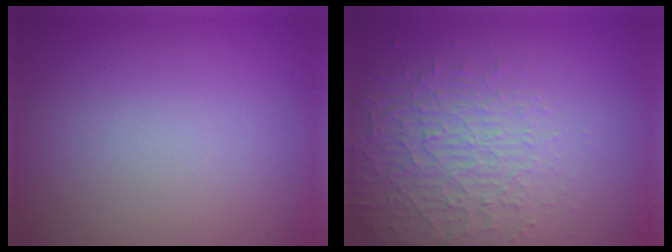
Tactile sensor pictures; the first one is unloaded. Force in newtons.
{"total": 4.5, "press": 3.1, "slide": 3.2}